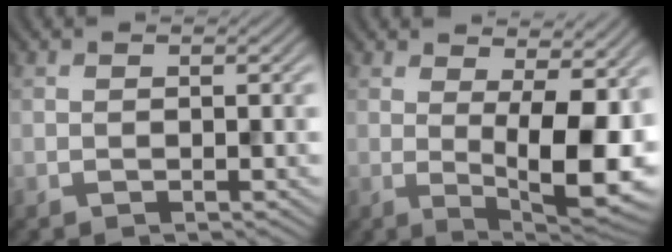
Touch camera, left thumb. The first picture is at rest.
{"total": 11.2, "force": [1.0, 3.8, 10.4], "torque": [-0.142, -0.002, 0.016]}